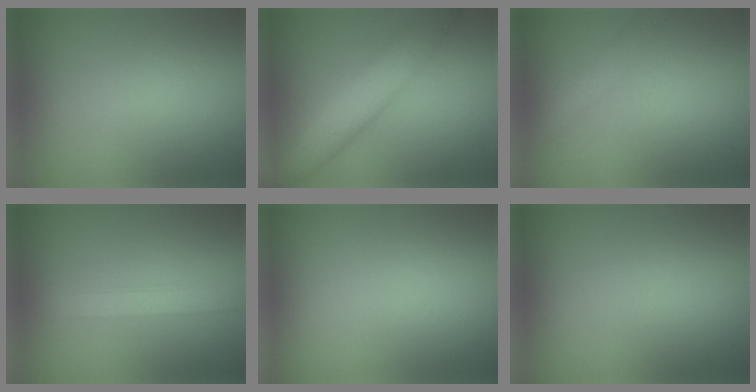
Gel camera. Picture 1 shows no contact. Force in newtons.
{"total": 6.0, "press": 6.0, "slide": 0.1}
{"total": 1.9, "press": 1.9, "slide": 0.0}
{"total": 2.0, "press": 2.0, "slide": 0.1}
{"total": 0.0}
{"total": 0.0}